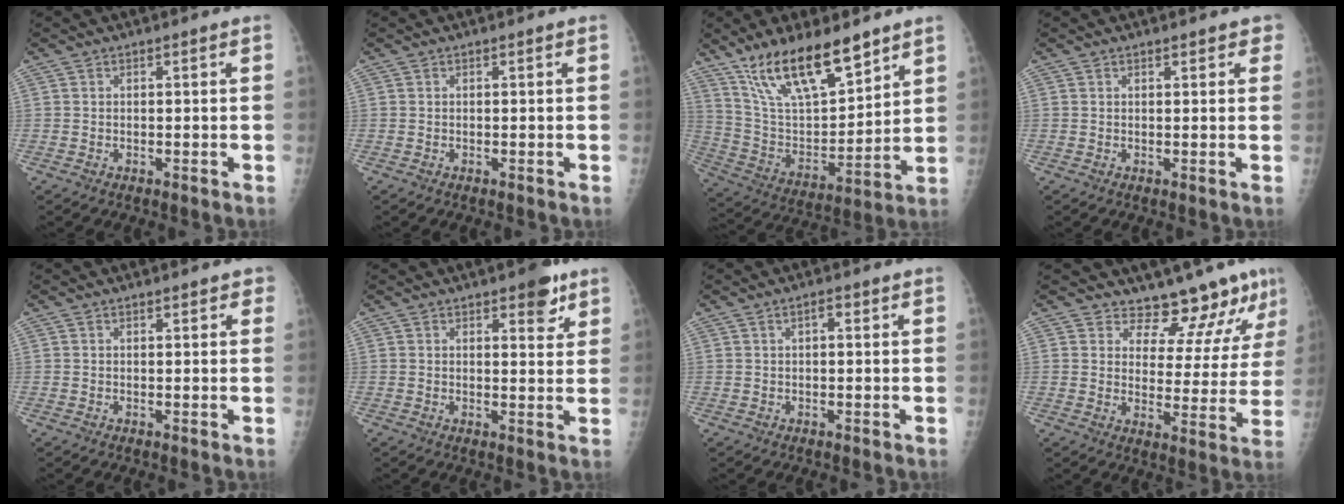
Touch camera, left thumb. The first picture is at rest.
{"total": 0.0}
{"total": 19.1, "force": [13.3, 6.7, 12.0], "torque": [-0.179, -0.061, 0.255]}
{"total": 2.0, "force": [1.4, 1.0, 1.1], "torque": [0.008, -0.002, 0.012]}
{"total": 1.6, "force": [1.0, 0.8, 0.9], "torque": [0.004, -0.001, 0.009]}
{"total": 5.4, "force": [3.3, 2.3, 3.7], "torque": [-0.027, -0.016, 0.037]}
{"total": 1.6, "force": [0.6, 0.7, 1.3], "torque": [-0.022, 0.005, 0.009]}
{"total": 11.4, "force": [10.4, 3.7, 2.6], "torque": [0.008, -0.085, 0.134]}